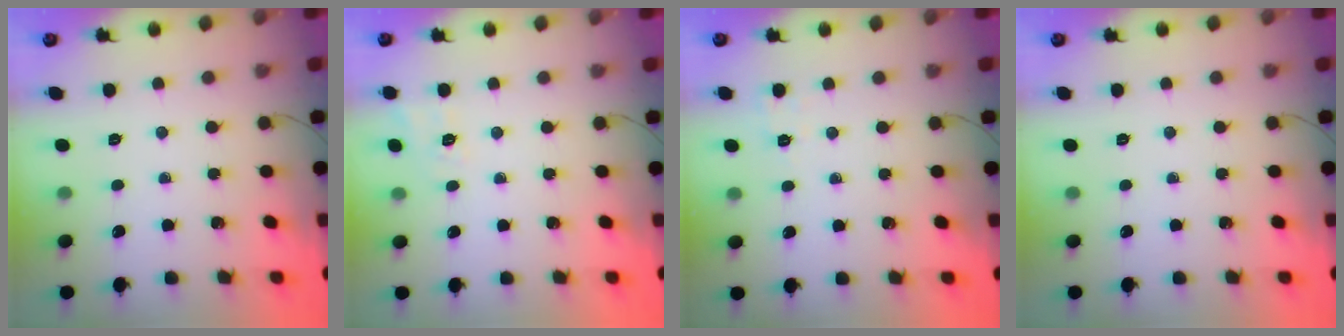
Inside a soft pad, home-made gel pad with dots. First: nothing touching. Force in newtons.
{"total": 8.2, "press": 7.9, "slide": 2.1}
{"total": 2.5, "press": 1.8, "slide": 1.7}
{"total": 0.0}